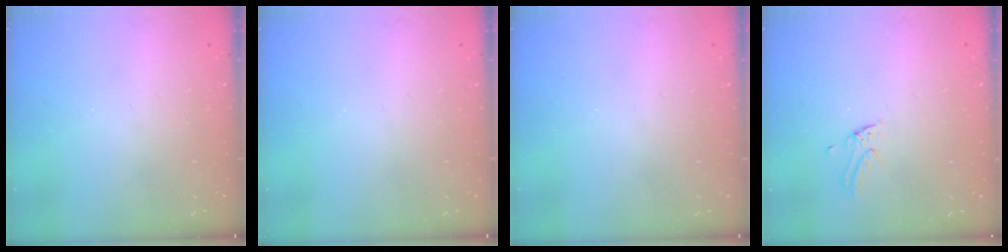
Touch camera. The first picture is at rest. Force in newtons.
{"total": 0.0}
{"total": 0.0}
{"total": 2.0, "press": 2.0, "slide": 0.1}